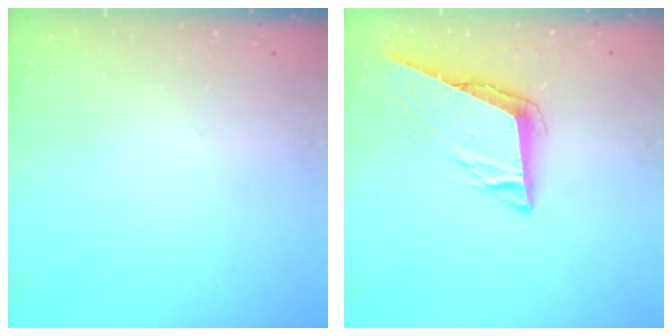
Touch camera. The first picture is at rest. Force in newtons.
{"total": 8.7, "press": 8.4, "slide": 2.1}